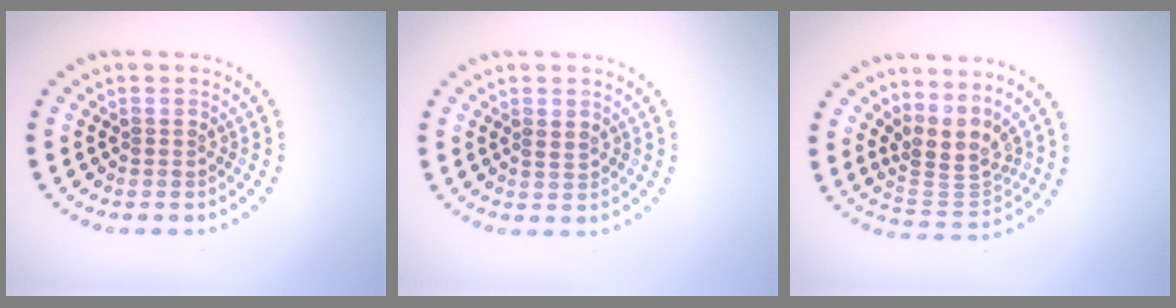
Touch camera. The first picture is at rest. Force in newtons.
{"total": 0.6, "press": 0.5, "slide": 0.3}
{"total": 3.6, "press": 2.5, "slide": 2.6}